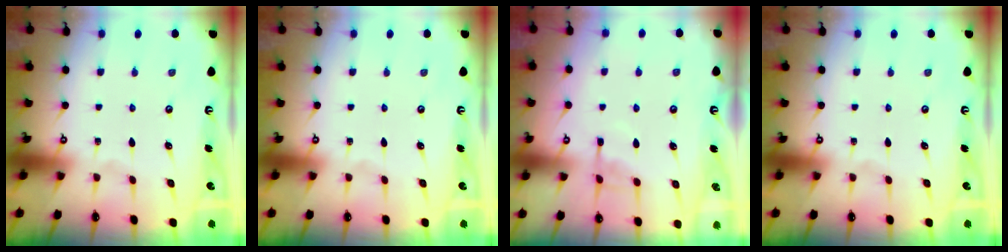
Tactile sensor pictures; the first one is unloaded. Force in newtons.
{"total": 0.0}
{"total": 6.4, "press": 6.3, "slide": 0.6}
{"total": 0.0}